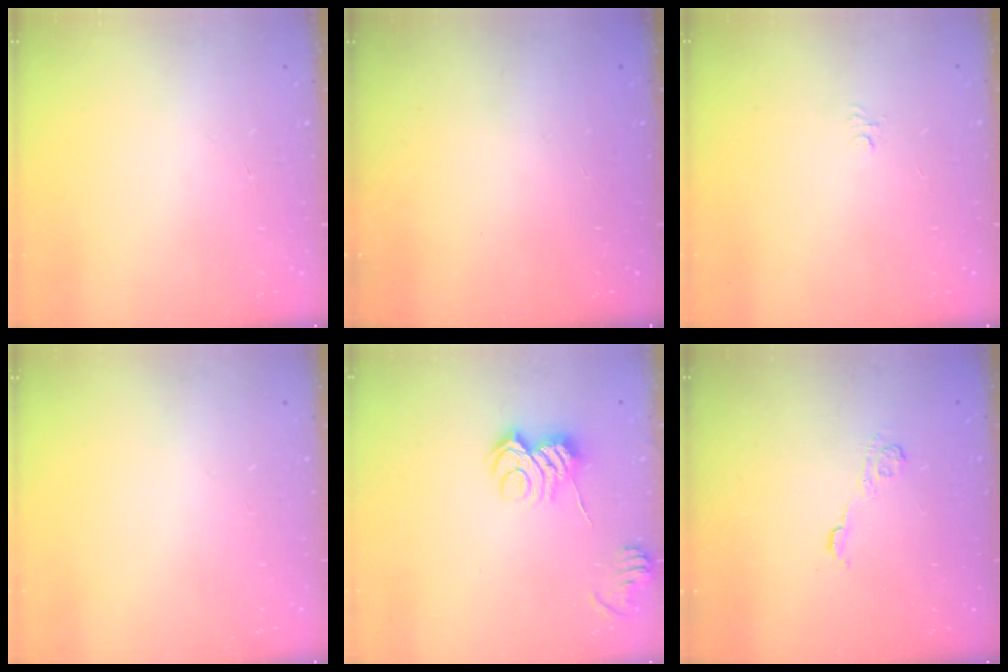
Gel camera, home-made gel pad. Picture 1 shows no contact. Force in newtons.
{"total": 2.3, "press": 2.2, "slide": 0.8}
{"total": 3.1, "press": 3.0, "slide": 0.3}
{"total": 0.0}
{"total": 8.3, "press": 8.2, "slide": 0.8}
{"total": 3.6, "press": 3.4, "slide": 1.2}